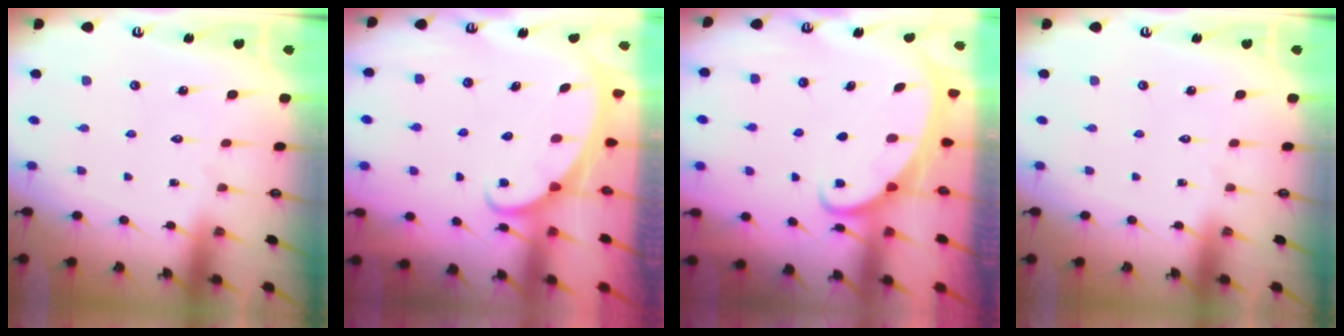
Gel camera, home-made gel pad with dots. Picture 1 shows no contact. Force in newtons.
{"total": 1.9, "press": 1.9, "slide": 0.1}
{"total": 2.3, "press": 2.2, "slide": 0.3}
{"total": 0.0}